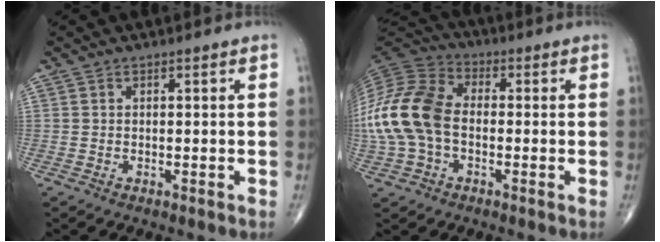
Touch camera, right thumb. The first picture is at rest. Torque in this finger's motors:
{"motor_torque": [-0.20, 1.11, 1.48, -0.28, 0.60]}